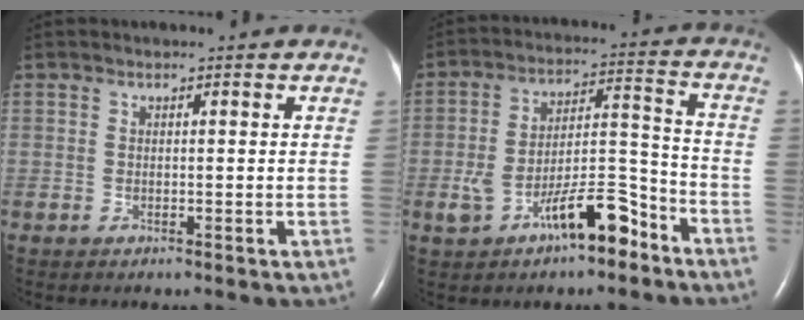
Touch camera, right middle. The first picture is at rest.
{"total": 11.0, "force": [-6.0, 3.5, 8.5], "torque": [-0.153, 0.023, -0.093]}